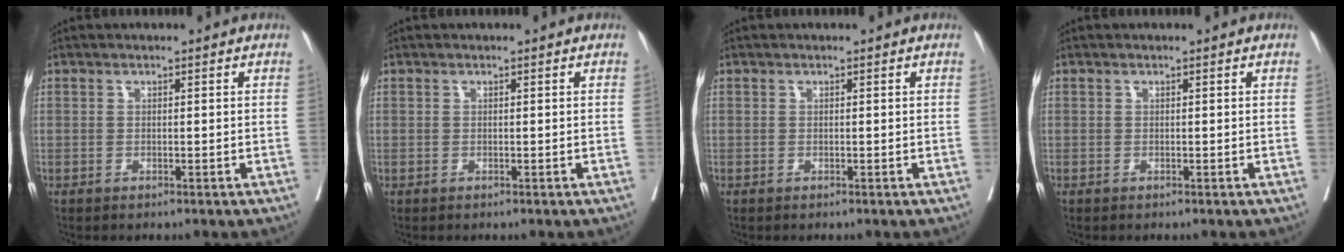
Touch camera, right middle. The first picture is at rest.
{"total": 0.0}
{"total": 0.0}
{"total": 0.0}